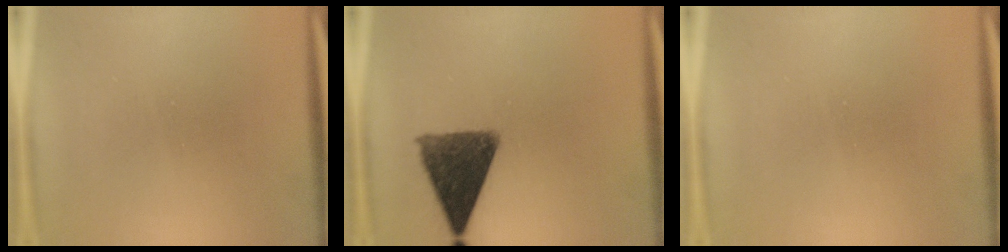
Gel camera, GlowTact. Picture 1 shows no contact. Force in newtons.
{"total": 11.6}
{"total": 0.0}